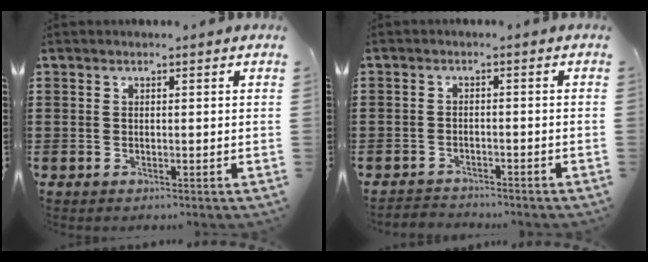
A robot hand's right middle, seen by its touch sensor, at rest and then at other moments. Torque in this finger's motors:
{"motor_torque": [0.14, -0.09, -0.33, -0.07]}